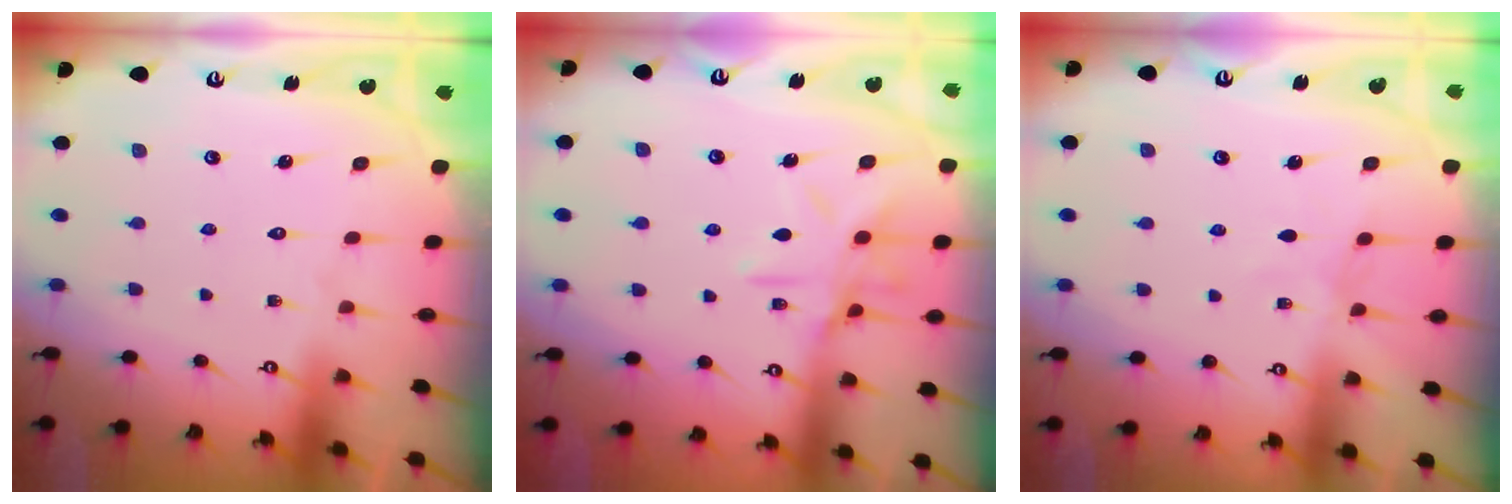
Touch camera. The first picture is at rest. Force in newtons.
{"total": 10.9, "press": 10.9, "slide": 0.8}
{"total": 3.3, "press": 3.3, "slide": 0.4}